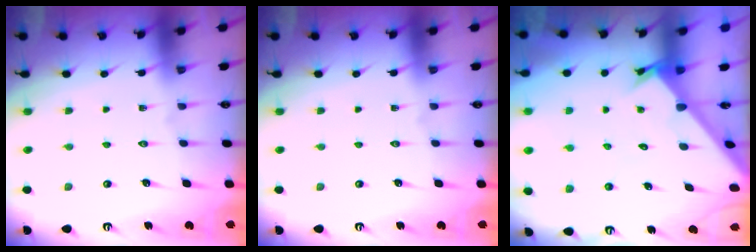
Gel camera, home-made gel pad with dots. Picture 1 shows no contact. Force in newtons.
{"total": 0.0}
{"total": 2.4, "press": 2.4, "slide": 0.1}